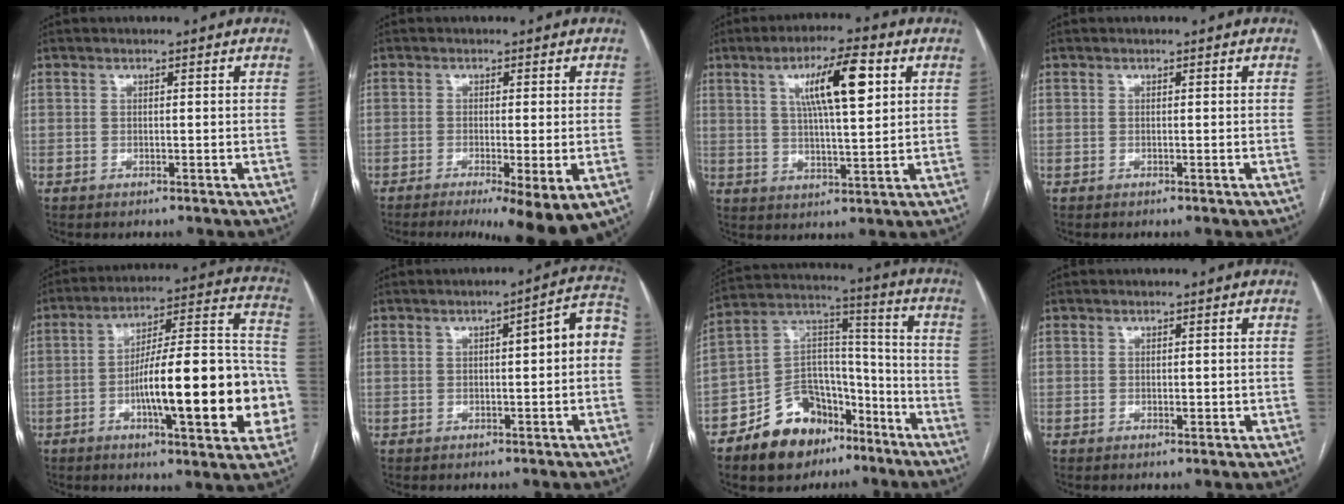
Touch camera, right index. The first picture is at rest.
{"total": 10.1, "force": [-6.0, 1.5, 8.0], "torque": [-0.092, -0.017, -0.093]}
{"total": 10.6, "force": [3.8, 1.6, 9.8], "torque": [-0.166, 0.012, 0.065]}
{"total": 0.0}
{"total": 22.8, "force": [-5.8, 4.2, 21.6], "torque": [-0.271, 0.029, -0.078]}
{"total": 6.6, "force": [0.2, 1.1, 6.5], "torque": [-0.079, 0.028, -0.002]}
{"total": 16.1, "force": [-10.5, 9.8, 7.3], "torque": [-0.117, 0.061, -0.171]}
{"total": 1.0, "force": [-0.2, 0.6, 0.8], "torque": [-0.009, 0.000, -0.001]}